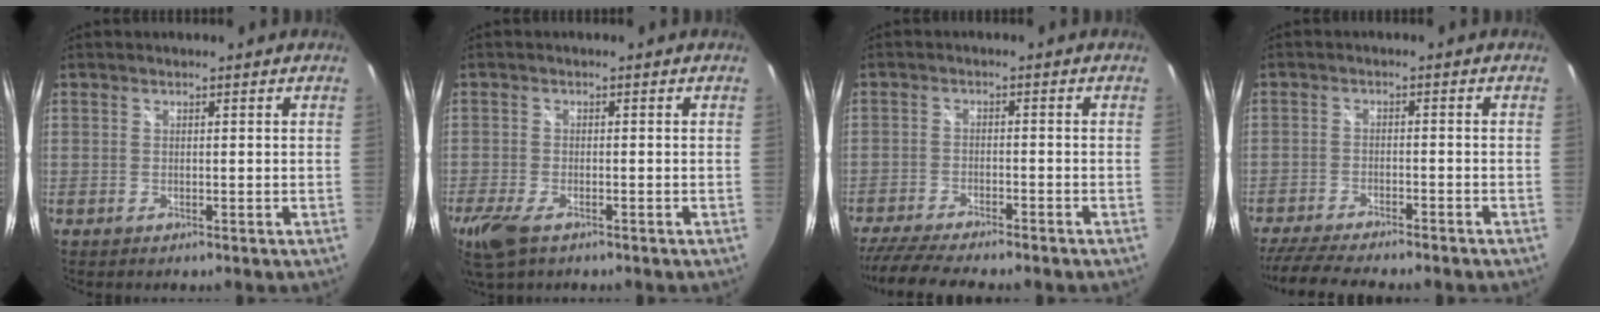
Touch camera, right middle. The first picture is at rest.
{"total": 6.5, "force": [-4.1, 2.7, 4.2], "torque": [-0.107, -0.024, -0.078]}
{"total": 12.2, "force": [-10.5, 1.7, 5.8], "torque": [-0.132, -0.032, -0.170]}
{"total": 12.0, "force": [-10.5, 1.4, 5.6], "torque": [-0.126, -0.029, -0.166]}